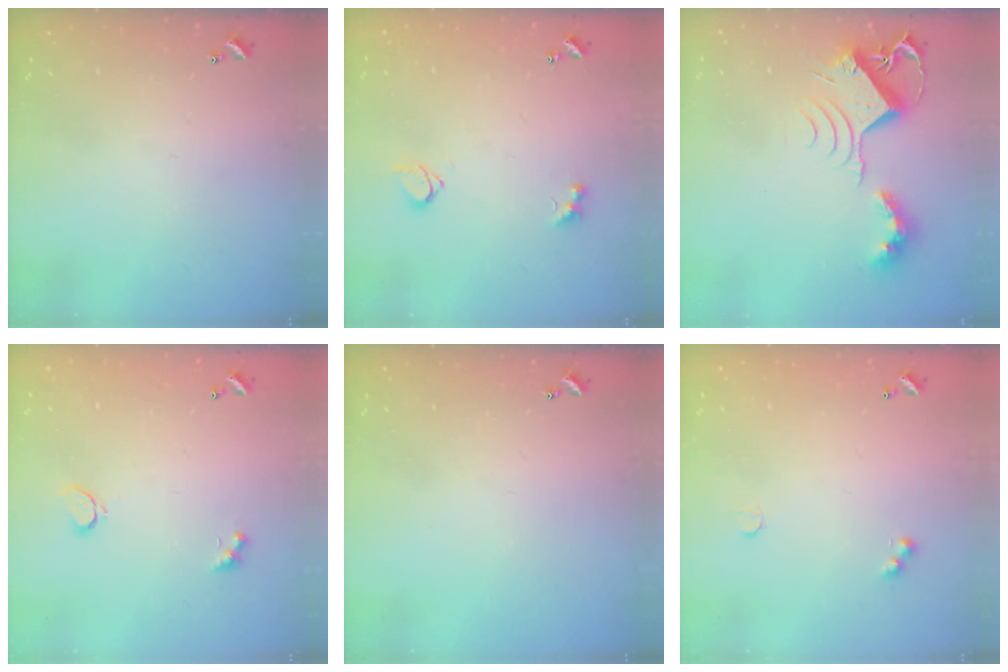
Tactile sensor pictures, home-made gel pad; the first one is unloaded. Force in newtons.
{"total": 3.6, "press": 3.4, "slide": 1.2}
{"total": 11.6, "press": 11.6, "slide": 0.4}
{"total": 2.3, "press": 2.3, "slide": 0.6}
{"total": 0.0}
{"total": 2.5, "press": 2.4, "slide": 0.5}